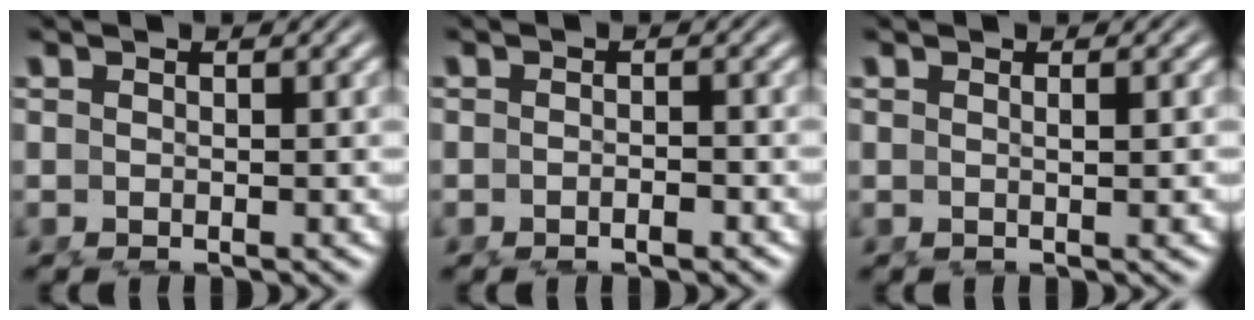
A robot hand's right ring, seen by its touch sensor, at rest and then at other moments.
{"total": 1.2, "force": [-1.0, 0.2, 0.7], "torque": [-0.005, 0.011, -0.024]}
{"total": 1.0, "force": [0.4, -0.9, 0.3], "torque": [-0.003, 0.003, 0.006]}